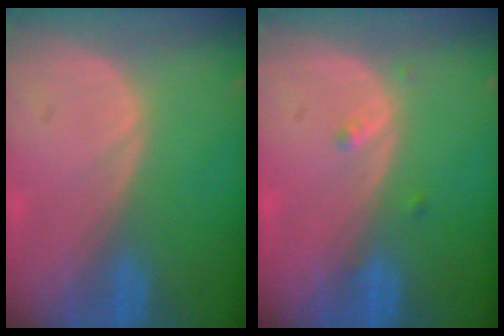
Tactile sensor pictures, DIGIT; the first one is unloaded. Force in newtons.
{"total": 1.3, "press": 1.1, "slide": 0.7}